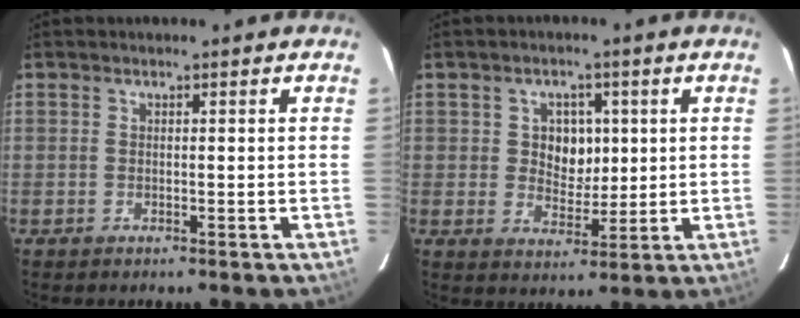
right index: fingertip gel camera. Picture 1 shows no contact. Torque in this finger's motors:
{"motor_torque": [0.54, 0.49, 0.25, 0.05]}